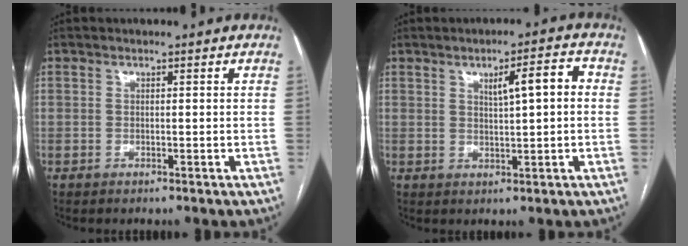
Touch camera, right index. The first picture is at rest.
{"total": 5.3, "force": [1.2, 1.0, 5.0], "torque": [-0.077, 0.013, 0.020]}